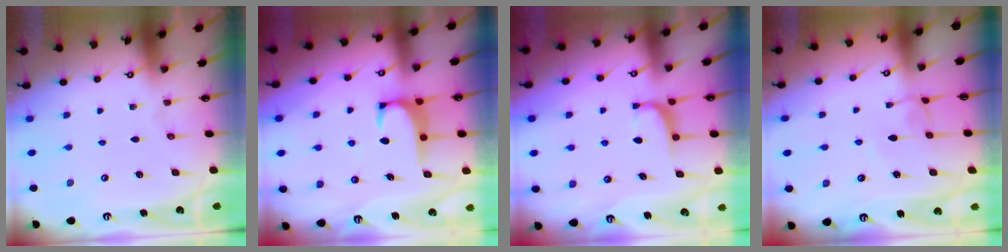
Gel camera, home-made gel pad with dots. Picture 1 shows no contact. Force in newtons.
{"total": 1.9, "press": 1.9, "slide": 0.3}
{"total": 0.8, "press": 0.7, "slide": 0.4}
{"total": 0.7, "press": 0.6, "slide": 0.4}